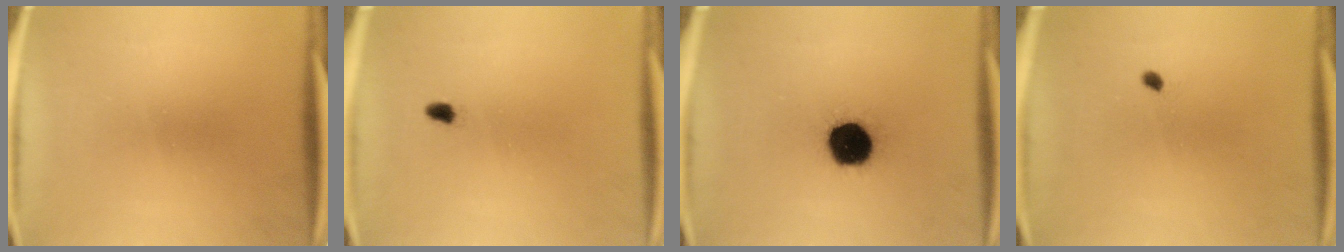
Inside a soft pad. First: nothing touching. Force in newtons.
{"total": 1.3}
{"total": 14.8}
{"total": 0.8}